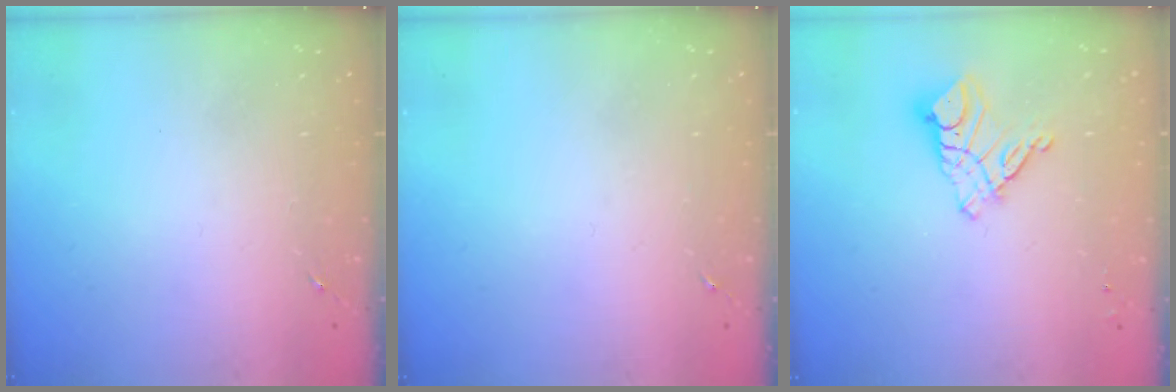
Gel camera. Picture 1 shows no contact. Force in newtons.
{"total": 0.0}
{"total": 9.7, "press": 9.7, "slide": 1.1}